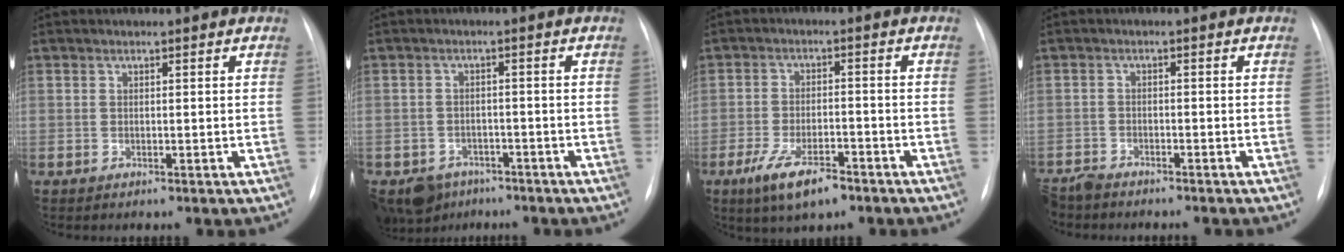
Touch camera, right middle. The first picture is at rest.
{"total": 6.0, "force": [-4.4, 4.0, 1.0], "torque": [-0.015, 0.005, -0.064]}
{"total": 7.8, "force": [-4.9, 2.7, 5.4], "torque": [-0.107, -0.010, -0.080]}
{"total": 5.4, "force": [-5.1, 1.0, 1.2], "torque": [-0.014, -0.014, -0.084]}